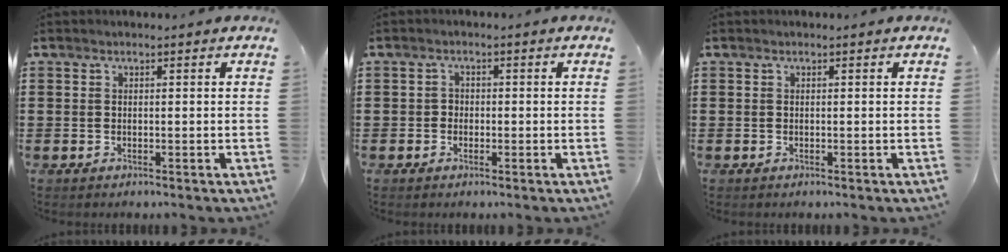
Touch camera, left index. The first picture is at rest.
{"total": 1.3, "force": [-0.7, 1.1, 0.3], "torque": [-0.010, 0.004, -0.016]}
{"total": 0.0}